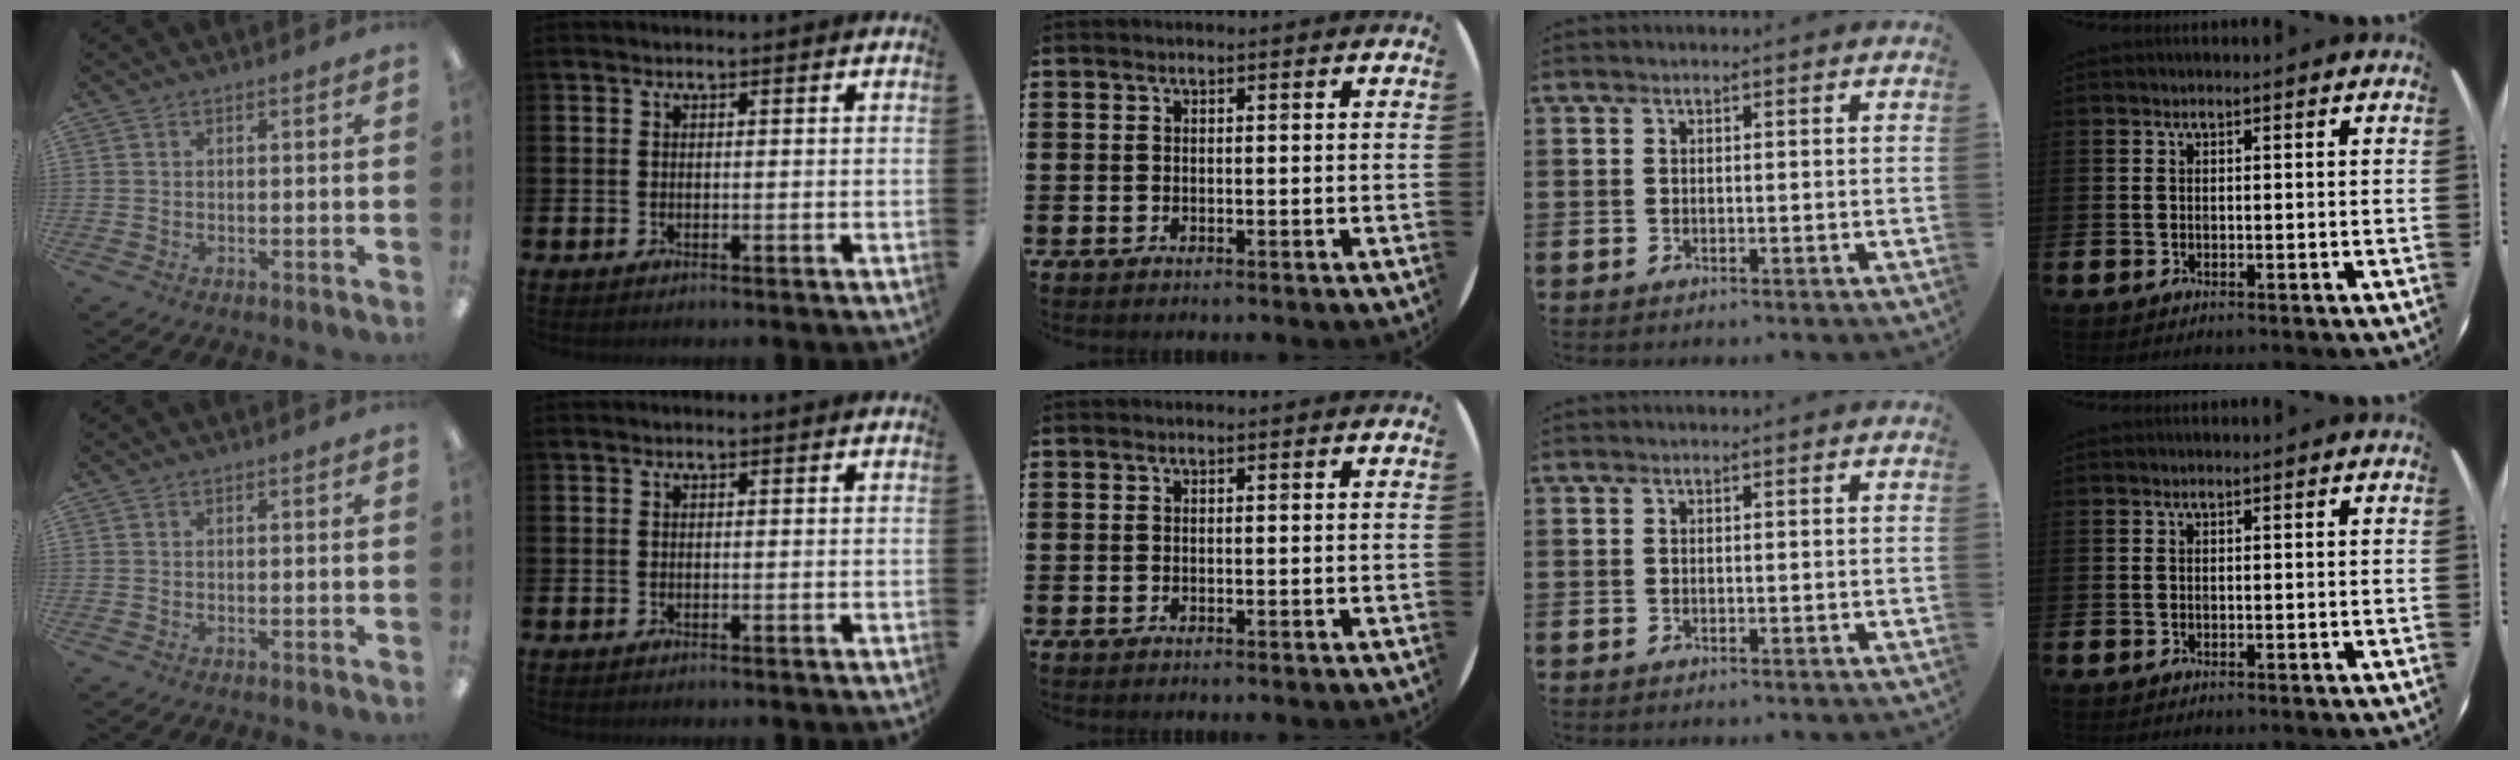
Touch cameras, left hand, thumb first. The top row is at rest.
{}